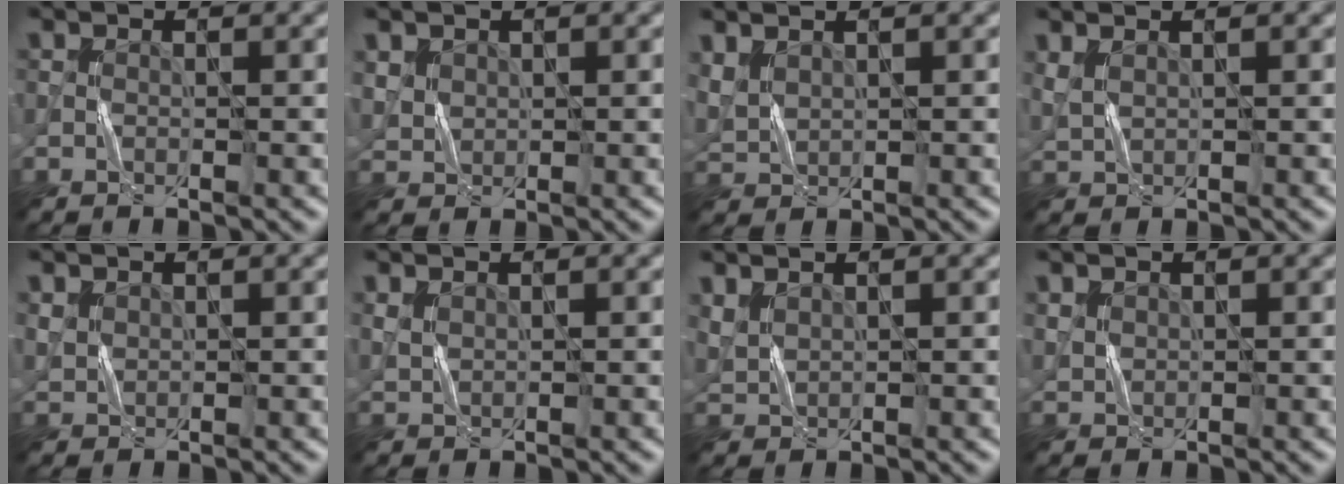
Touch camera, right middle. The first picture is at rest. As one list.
[{"total": 1.5, "force": [0.7, 1.2, 0.5], "torque": [-0.014, -0.003, 0.019]}, {"total": 2.3, "force": [1.5, 1.1, 1.3], "torque": [-0.037, 0.005, 0.039]}, {"total": 1.6, "force": [1.2, 0.4, 0.9], "torque": [-0.026, 0.002, 0.028]}, {"total": 0.9, "force": [0.6, 0.7, 0.3], "torque": [-0.008, -0.002, 0.016]}, {"total": 0.9, "force": [0.6, 0.4, 0.5], "torque": [-0.013, -0.001, 0.018]}, {"total": 1.9, "force": [1.5, 0.6, 0.9], "torque": [-0.029, 0.006, 0.034]}, {"total": 0.8, "force": [0.6, 0.6, 0.2], "torque": [-0.006, -0.001, 0.017]}]